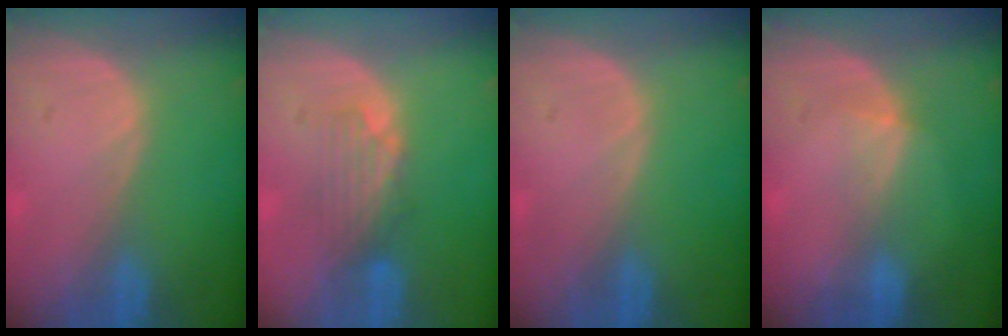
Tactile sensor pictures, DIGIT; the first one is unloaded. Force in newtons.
{"total": 4.0, "press": 3.6, "slide": 1.8}
{"total": 0.0}
{"total": 2.4, "press": 2.1, "slide": 1.2}